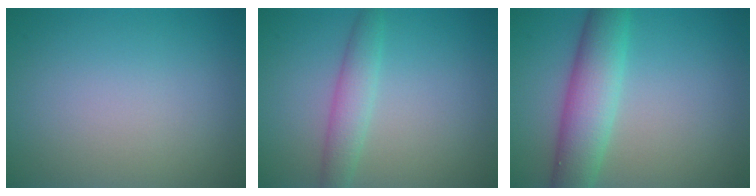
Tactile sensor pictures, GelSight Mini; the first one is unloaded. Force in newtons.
{"total": 2.7, "press": 2.7, "slide": 0.2}
{"total": 5.6, "press": 5.6, "slide": 0.1}